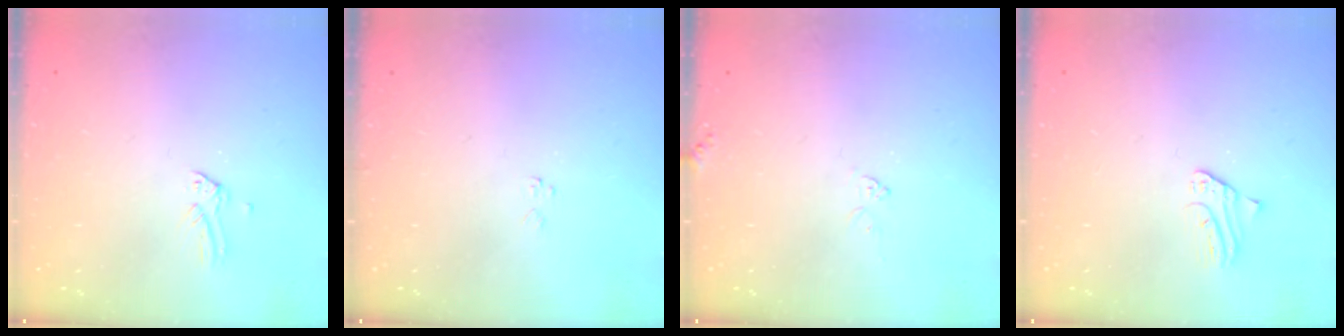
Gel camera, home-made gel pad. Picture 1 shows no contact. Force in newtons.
{"total": 3.7, "press": 3.7, "slide": 0.0}
{"total": 4.9, "press": 4.8, "slide": 0.3}
{"total": 1.2, "press": 1.2, "slide": 0.1}